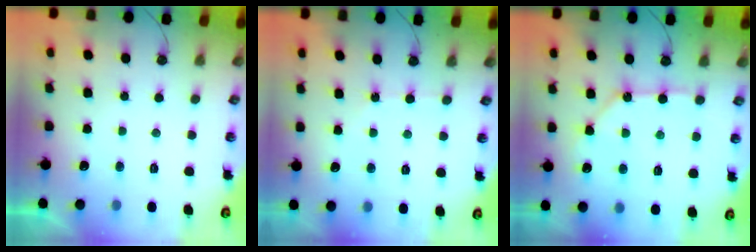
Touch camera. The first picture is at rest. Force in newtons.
{"total": 2.6, "press": 2.6, "slide": 0.3}
{"total": 9.9, "press": 9.8, "slide": 0.9}